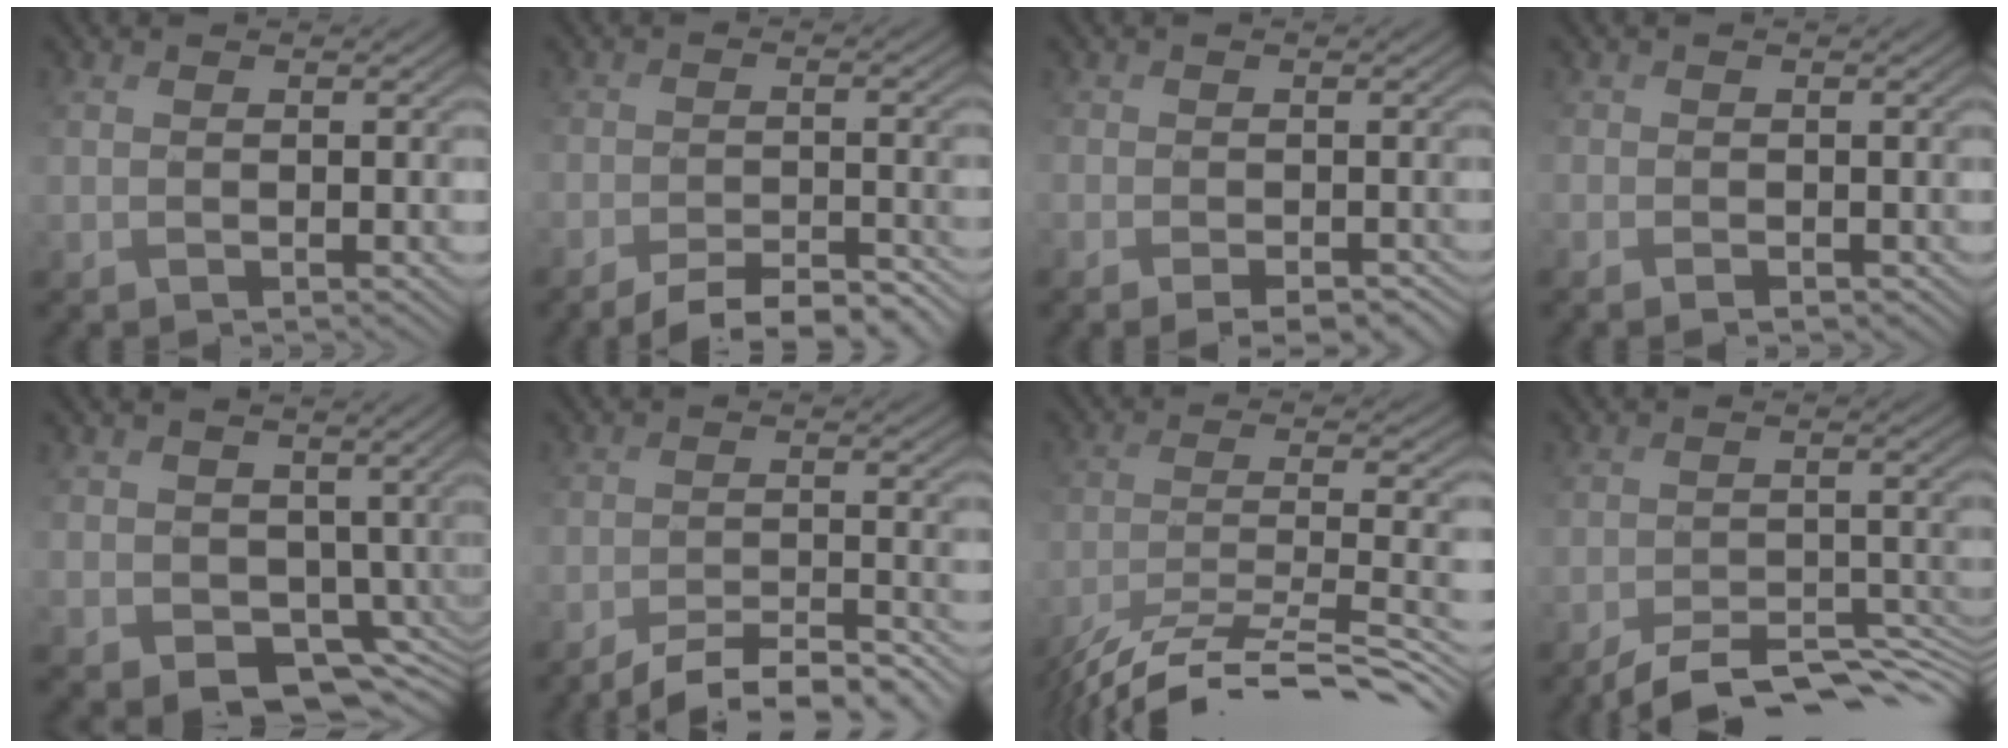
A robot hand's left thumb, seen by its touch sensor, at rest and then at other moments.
{"total": 5.8, "force": [-5.3, 1.1, 2.1], "torque": [-0.025, -0.004, -0.083]}
{"total": 2.9, "force": [-2.0, 1.5, 1.5], "torque": [-0.015, -0.010, -0.030]}
{"total": 0.7, "force": [-0.6, 0.2, -0.3], "torque": [0.009, -0.003, -0.011]}
{"total": 7.2, "force": [-1.2, 6.1, 3.6], "torque": [-0.084, -0.035, -0.020]}
{"total": 6.6, "force": [-6.1, 0.9, 2.3], "torque": [-0.029, -0.001, -0.101]}
{"total": 14.9, "force": [-12.7, 1.8, 7.4], "torque": [-0.105, -0.001, -0.218]}
{"total": 7.1, "force": [-6.6, 1.5, 2.2], "torque": [-0.028, -0.009, -0.106]}